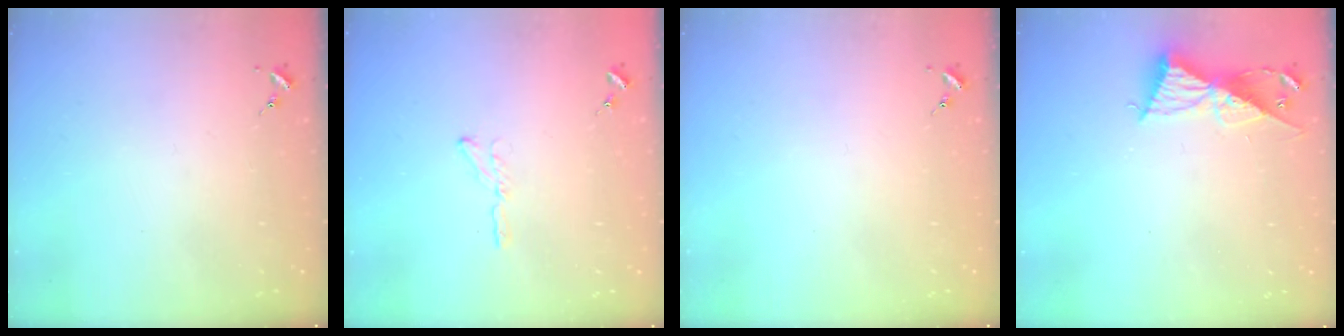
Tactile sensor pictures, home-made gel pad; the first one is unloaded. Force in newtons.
{"total": 4.1, "press": 4.1, "slide": 0.5}
{"total": 0.0}
{"total": 9.7, "press": 9.7, "slide": 0.7}